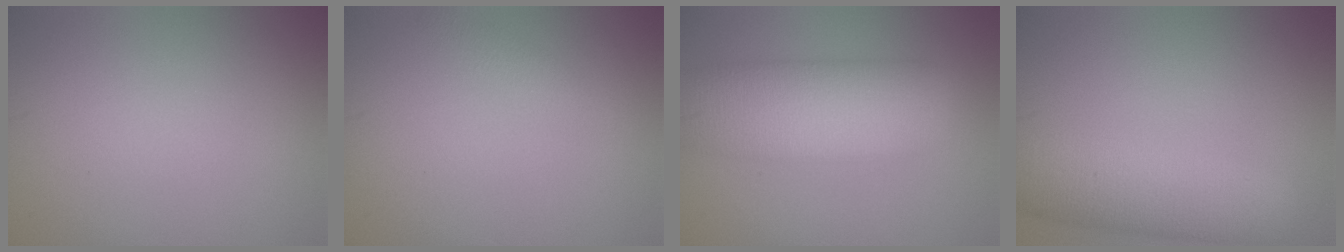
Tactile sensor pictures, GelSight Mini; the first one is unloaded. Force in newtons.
{"total": 1.4, "press": 1.4, "slide": 0.0}
{"total": 9.3, "press": 9.3, "slide": 0.4}
{"total": 6.3, "press": 6.3, "slide": 0.4}